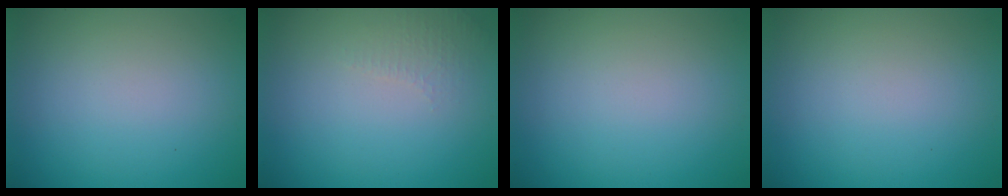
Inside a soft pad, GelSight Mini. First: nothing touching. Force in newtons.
{"total": 1.4, "press": 1.3, "slide": 0.4}
{"total": 0.0}
{"total": 0.0}